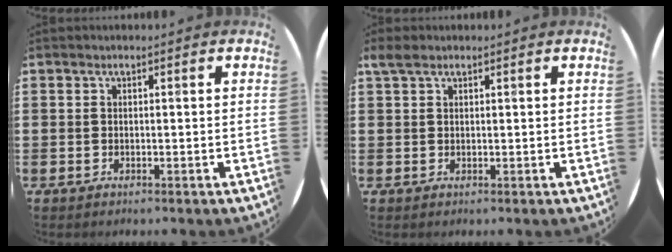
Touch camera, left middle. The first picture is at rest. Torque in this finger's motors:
{"motor_torque": [0.47, -0.45, 0.04, 0.04]}